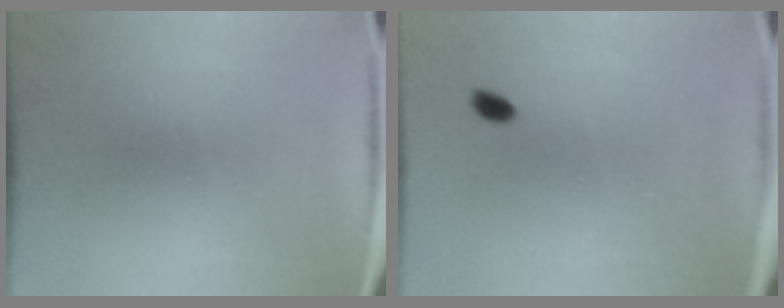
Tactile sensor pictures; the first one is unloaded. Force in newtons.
{"total": 1.4}